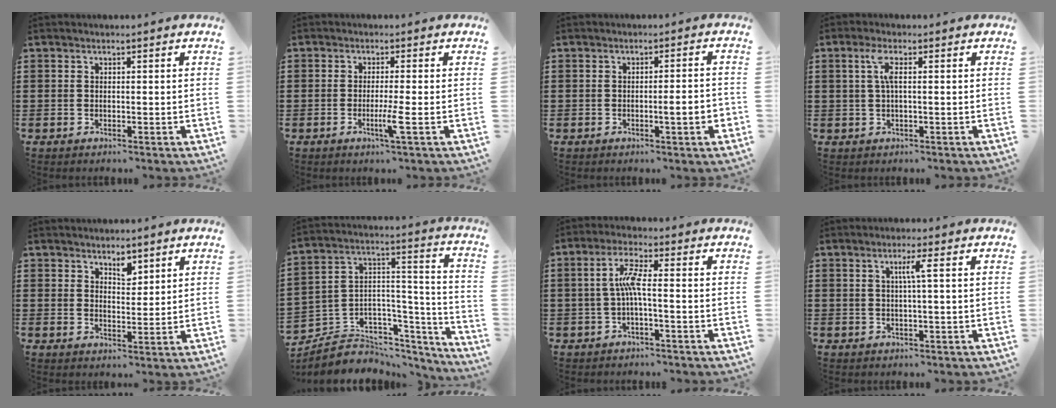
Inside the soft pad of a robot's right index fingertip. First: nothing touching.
{"total": 3.5, "force": [-1.3, -0.4, 3.3], "torque": [-0.061, -0.017, -0.027]}
{"total": 2.9, "force": [-0.7, 0.2, 2.8], "torque": [-0.045, -0.002, -0.013]}
{"total": 2.8, "force": [0.4, 0.5, 2.7], "torque": [-0.056, 0.004, 0.004]}
{"total": 3.1, "force": [2.5, 1.4, 1.3], "torque": [-0.015, -0.003, 0.042]}
{"total": 4.8, "force": [-3.2, 3.6, -0.1], "torque": [-0.016, -0.015, -0.061]}
{"total": 5.1, "force": [-0.7, 0.6, 5.0], "torque": [-0.109, -0.003, -0.022]}
{"total": 2.8, "force": [0.6, -0.2, 2.8], "torque": [-0.054, 0.000, 0.005]}